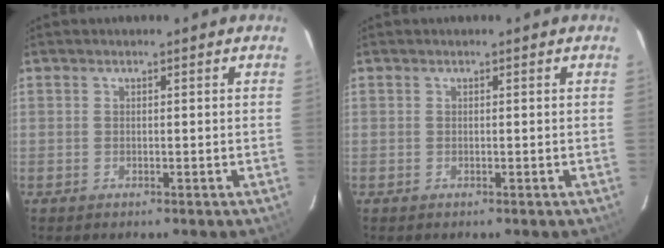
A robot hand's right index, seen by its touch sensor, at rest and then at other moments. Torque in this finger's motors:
{"motor_torque": [0.00, 0.00, 0.01, 0.00]}